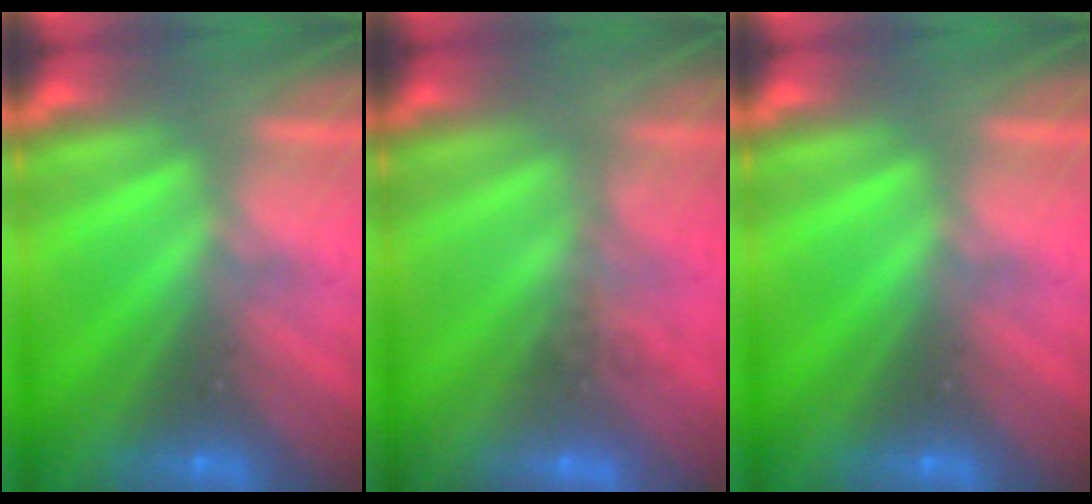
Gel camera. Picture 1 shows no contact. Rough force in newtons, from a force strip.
{"total": 1.6}
{"total": 0.0}